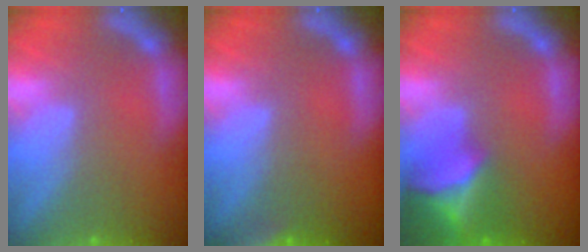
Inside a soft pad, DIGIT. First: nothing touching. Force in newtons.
{"total": 4.4}
{"total": 8.0}